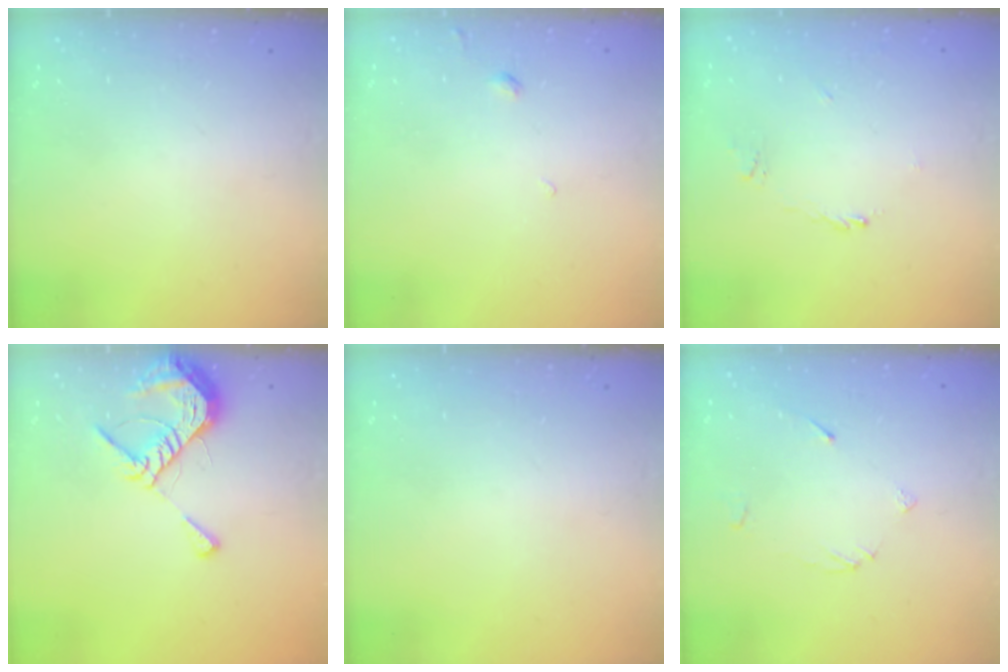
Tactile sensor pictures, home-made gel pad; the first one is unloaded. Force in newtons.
{"total": 1.5, "press": 1.5, "slide": 0.5}
{"total": 1.1, "press": 1.1, "slide": 0.4}
{"total": 9.0, "press": 9.0, "slide": 1.1}
{"total": 0.0}
{"total": 3.6, "press": 3.6, "slide": 0.4}